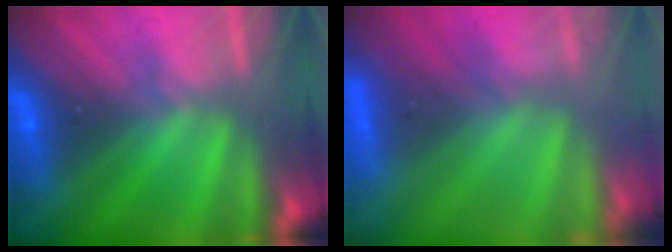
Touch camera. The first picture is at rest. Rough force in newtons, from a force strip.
{"total": 8.5}